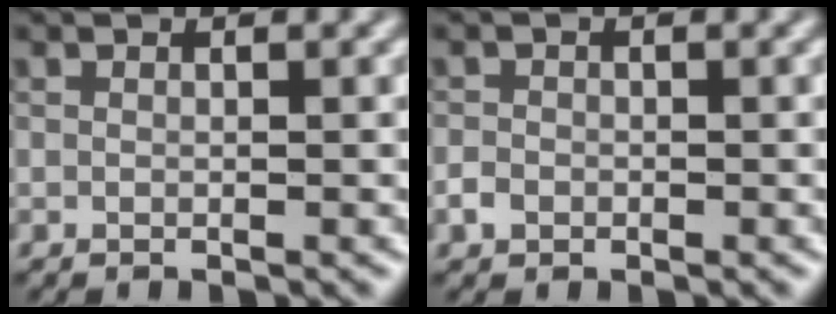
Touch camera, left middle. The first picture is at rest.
{"total": 1.2, "force": [-0.5, 1.0, 0.4], "torque": [-0.005, -0.001, -0.013]}